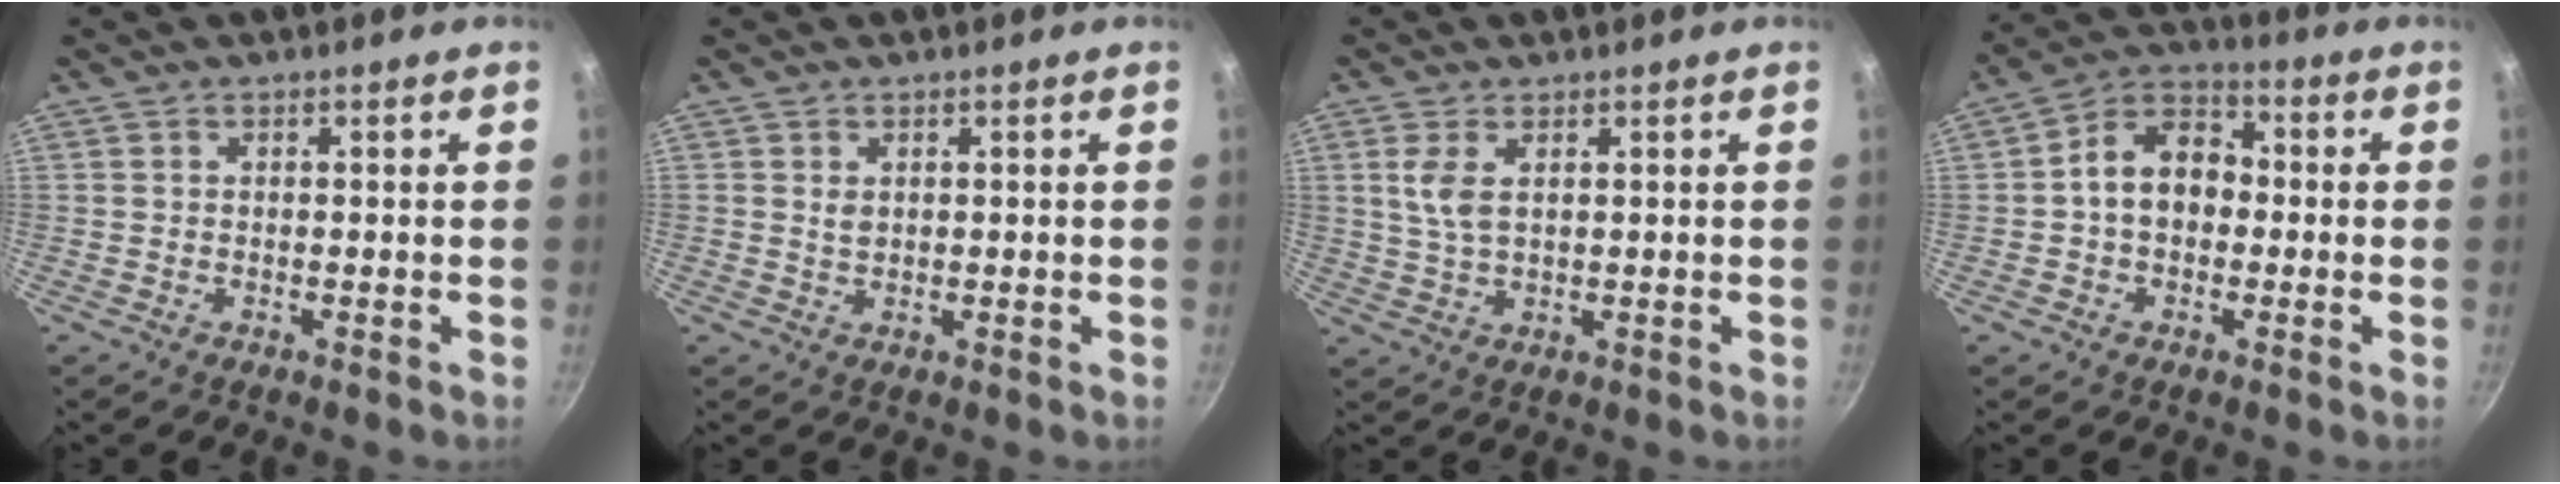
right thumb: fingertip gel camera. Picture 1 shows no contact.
{"total": 1.5, "force": [0.5, 1.1, 0.9], "torque": [-0.014, -0.001, 0.009]}
{"total": 4.8, "force": [1.6, 2.4, 3.9], "torque": [-0.078, -0.007, 0.033]}
{"total": 10.2, "force": [-0.3, 7.5, 6.8], "torque": [-0.075, 0.034, -0.023]}